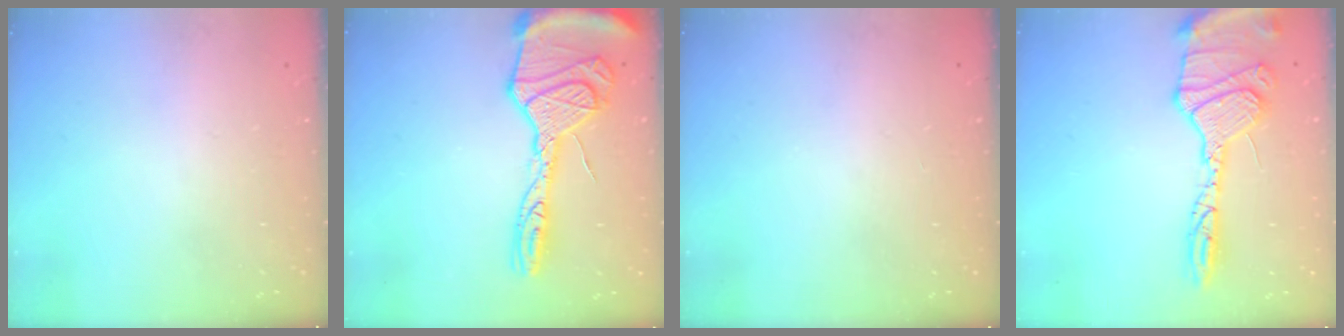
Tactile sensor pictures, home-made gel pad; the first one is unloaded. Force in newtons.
{"total": 22.2, "press": 22.1, "slide": 2.0}
{"total": 0.0}
{"total": 17.9, "press": 17.7, "slide": 2.5}